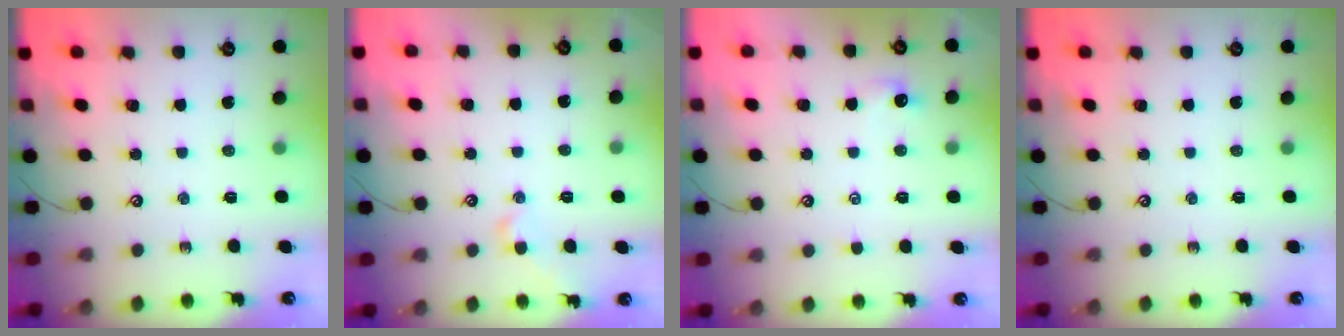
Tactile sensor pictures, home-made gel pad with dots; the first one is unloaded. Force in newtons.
{"total": 1.1, "press": 1.1, "slide": 0.2}
{"total": 0.0}
{"total": 0.0}